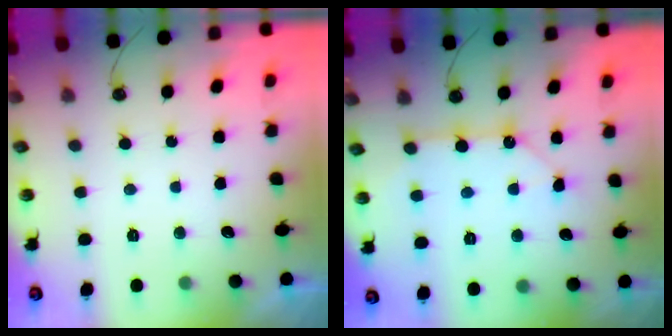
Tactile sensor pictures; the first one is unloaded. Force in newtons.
{"total": 10.7, "press": 10.6, "slide": 0.9}